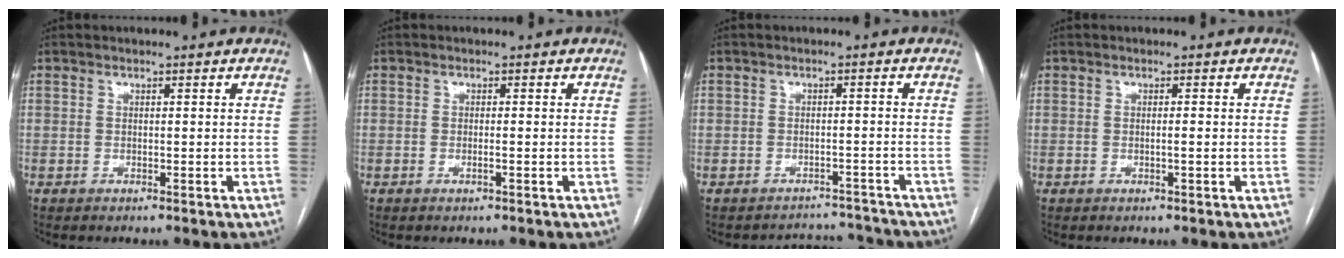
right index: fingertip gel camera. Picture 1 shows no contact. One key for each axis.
{"total": 0.8, "fx": -0.3, "fy": 0.0, "fz": 0.7, "tx": -0.015, "ty": 0.000, "tz": -0.005}
{"total": 5.9, "fx": -5.3, "fy": 1.7, "fz": -1.8, "tx": 0.033, "ty": 0.033, "tz": -0.063}
{"total": 0.9, "fx": -0.2, "fy": 0.0, "fz": 0.9, "tx": -0.017, "ty": 0.000, "tz": -0.003}